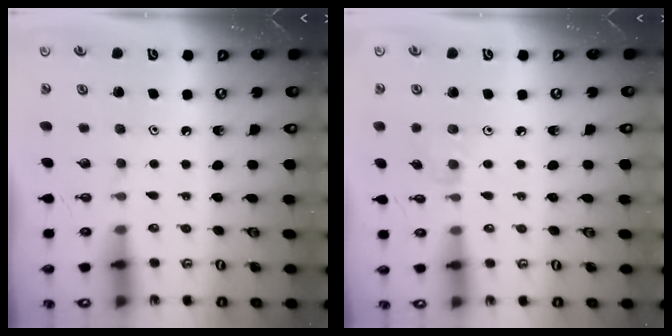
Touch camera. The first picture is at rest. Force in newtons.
{"total": 2.6, "press": 2.6, "slide": 0.4}